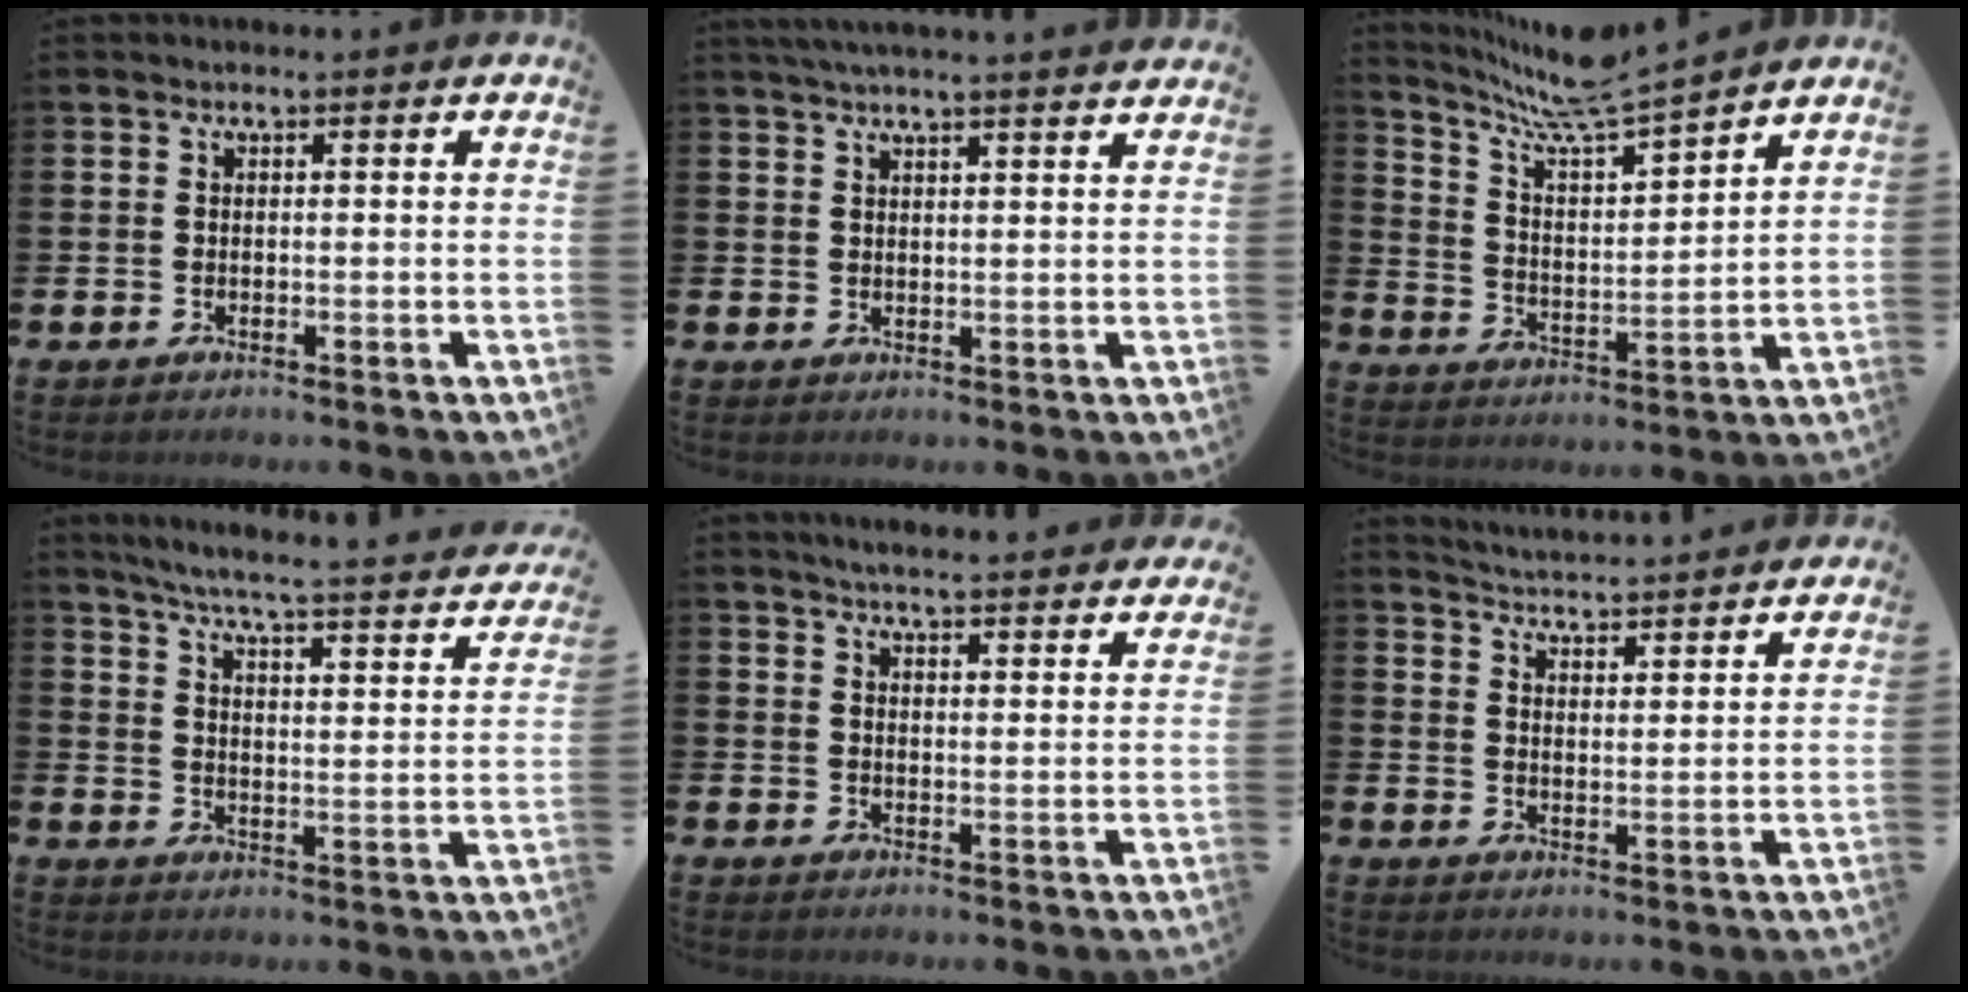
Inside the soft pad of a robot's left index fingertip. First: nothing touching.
{"total": 3.6, "force": [3.5, -0.7, 0.7], "torque": [-0.016, -0.012, 0.063]}
{"total": 7.8, "force": [7.4, -0.4, 2.4], "torque": [-0.077, -0.056, 0.128]}
{"total": 5.1, "force": [4.6, 0.0, 2.3], "torque": [-0.068, -0.043, 0.069]}
{"total": 4.9, "force": [4.9, -0.2, 0.6], "torque": [-0.022, -0.031, 0.086]}
{"total": 4.8, "force": [4.8, -0.2, 0.0], "torque": [-0.016, -0.044, 0.081]}